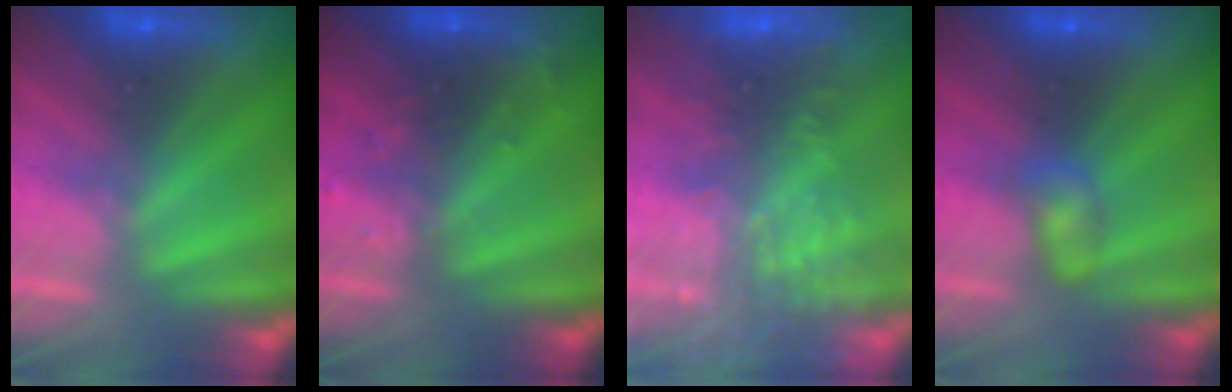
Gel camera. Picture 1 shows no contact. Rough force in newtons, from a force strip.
{"total": 2.9}
{"total": 10.8}
{"total": 2.3}